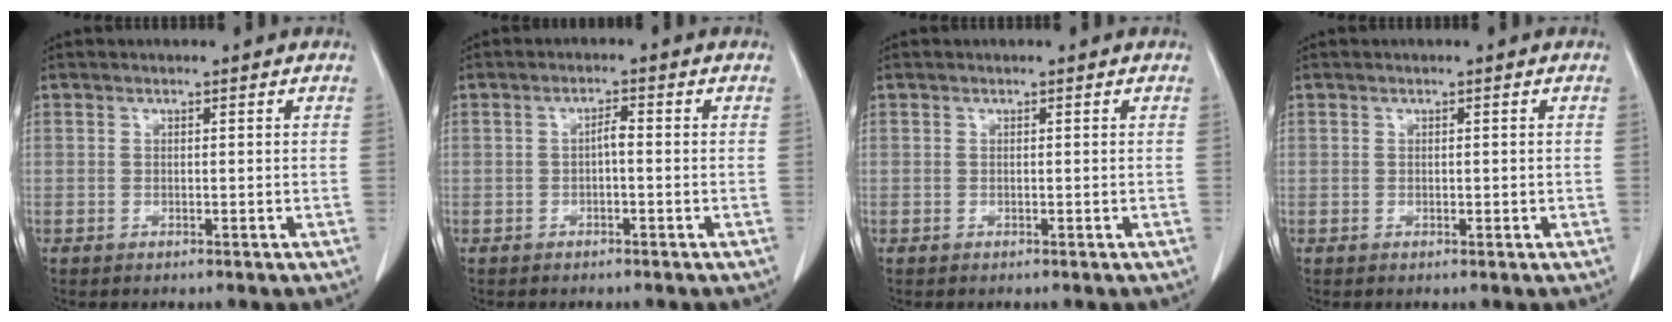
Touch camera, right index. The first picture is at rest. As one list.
[{"total": 1.5, "force": [-0.3, 0.2, 1.5], "torque": [-0.024, 0.004, -0.006]}, {"total": 0.0}, {"total": 0.6, "force": [0.0, 0.5, 0.4], "torque": [-0.003, 0.001, 0.002]}]